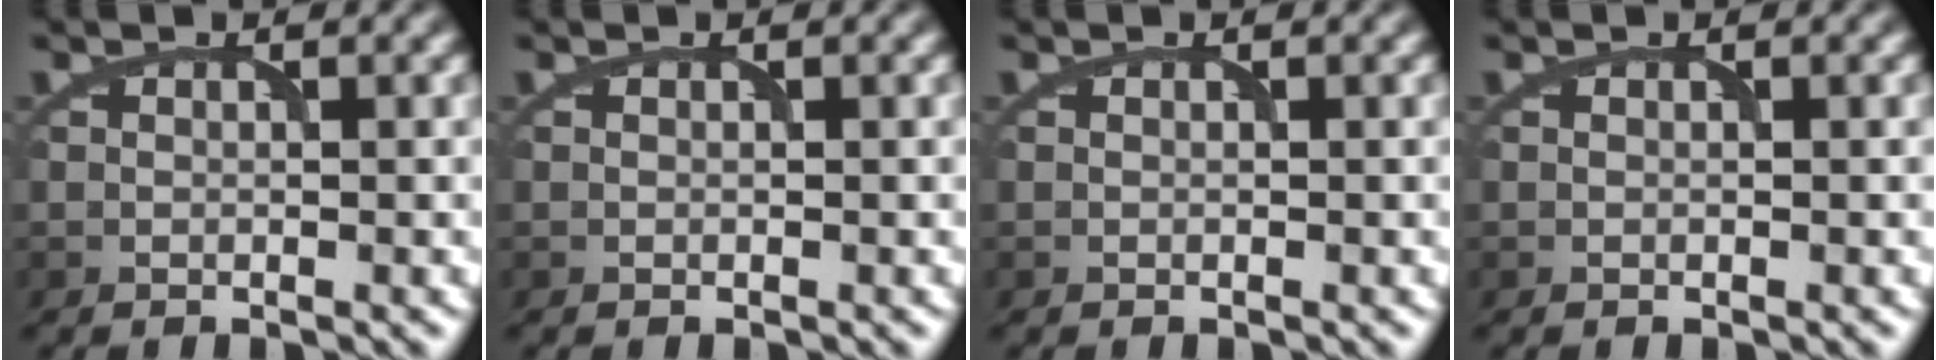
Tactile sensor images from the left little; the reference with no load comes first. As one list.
[{"total": 0.0}, {"total": 0.0}, {"total": 0.0}]